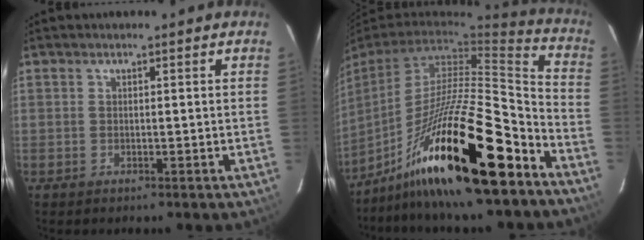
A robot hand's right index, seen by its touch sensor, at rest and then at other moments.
{"total": 23.9, "force": [-16.7, 3.2, 16.8], "torque": [-0.268, -0.033, -0.279]}